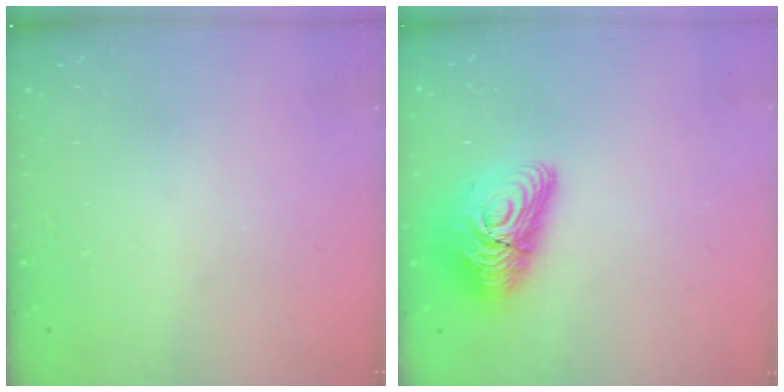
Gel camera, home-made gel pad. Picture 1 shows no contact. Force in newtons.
{"total": 14.7, "press": 14.7, "slide": 0.6}